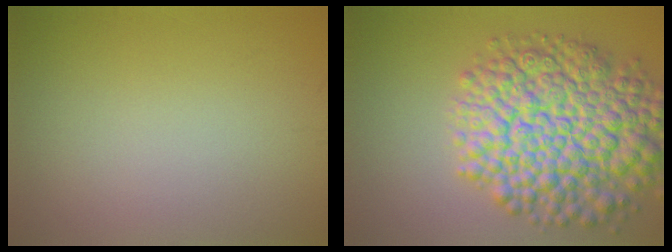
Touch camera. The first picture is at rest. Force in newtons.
{"total": 11.7, "press": 11.7, "slide": 0.4}